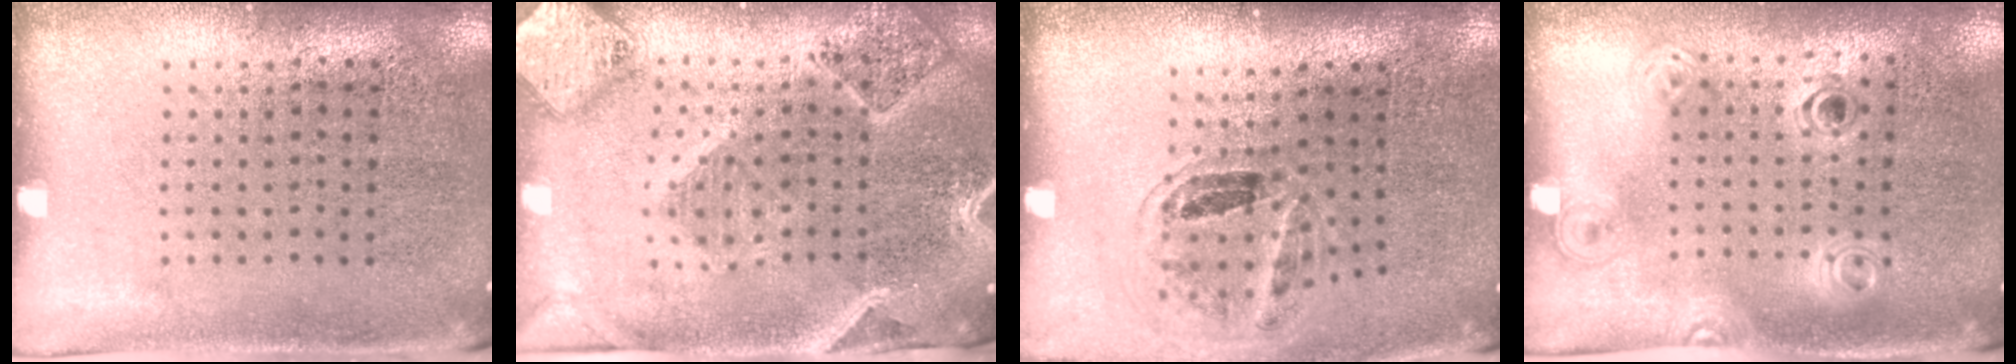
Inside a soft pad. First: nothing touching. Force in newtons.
{"total": 2.9, "press": 2.5, "slide": 1.4}
{"total": 1.1, "press": 1.0, "slide": 0.3}
{"total": 1.2, "press": 1.1, "slide": 0.5}